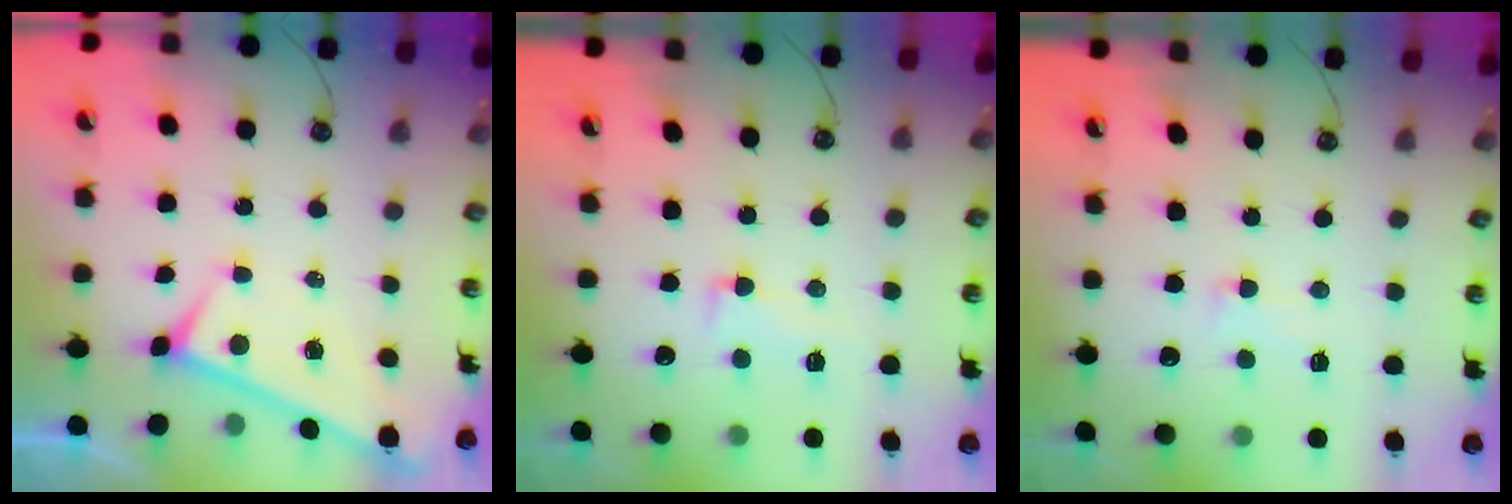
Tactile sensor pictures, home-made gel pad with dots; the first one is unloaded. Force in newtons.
{"total": 2.5, "press": 2.0, "slide": 1.4}
{"total": 3.8, "press": 3.6, "slide": 1.1}